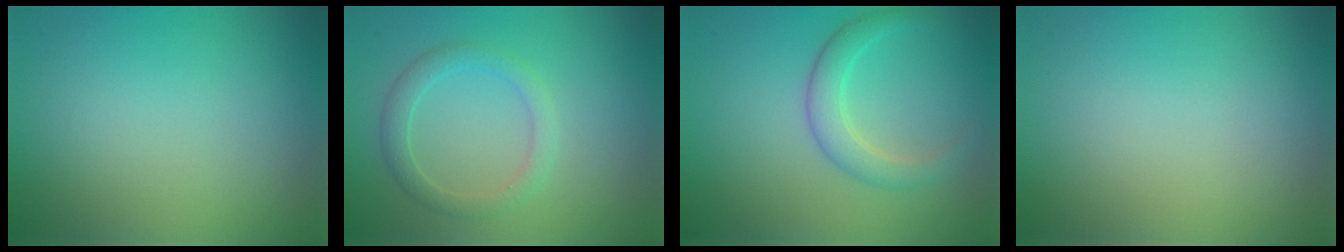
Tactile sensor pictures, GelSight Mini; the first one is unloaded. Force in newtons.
{"total": 2.3, "press": 2.3, "slide": 0.1}
{"total": 2.6, "press": 2.6, "slide": 0.1}
{"total": 0.0}